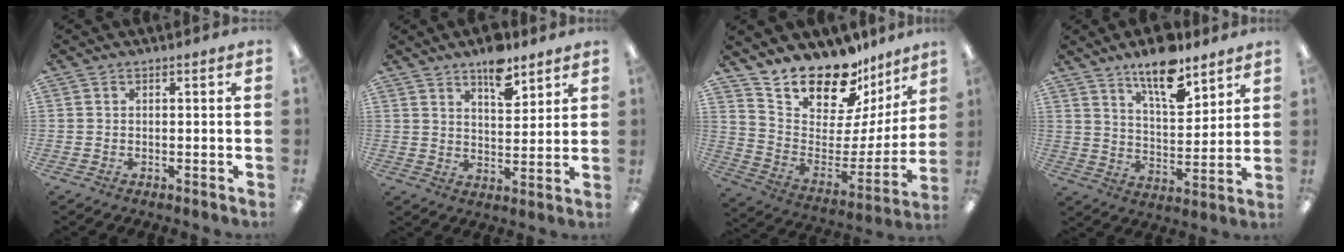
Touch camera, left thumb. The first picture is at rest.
{"total": 8.6, "force": [6.4, 3.7, 4.5], "torque": [-0.056, -0.039, 0.106]}
{"total": 18.1, "force": [16.2, 6.6, 4.8], "torque": [-0.091, -0.144, 0.285]}
{"total": 12.8, "force": [9.9, 4.4, 6.9], "torque": [-0.104, -0.060, 0.170]}